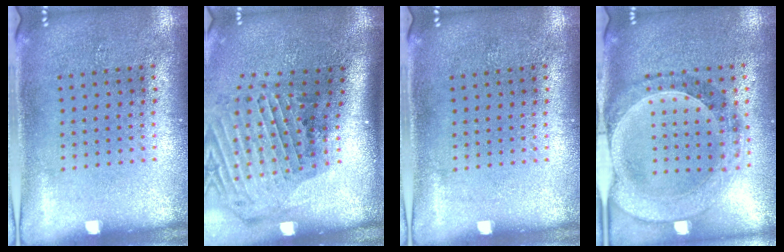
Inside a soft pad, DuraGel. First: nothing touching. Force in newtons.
{"total": 3.0, "press": 2.2, "slide": 2.1}
{"total": 0.0}
{"total": 1.6, "press": 1.5, "slide": 0.3}